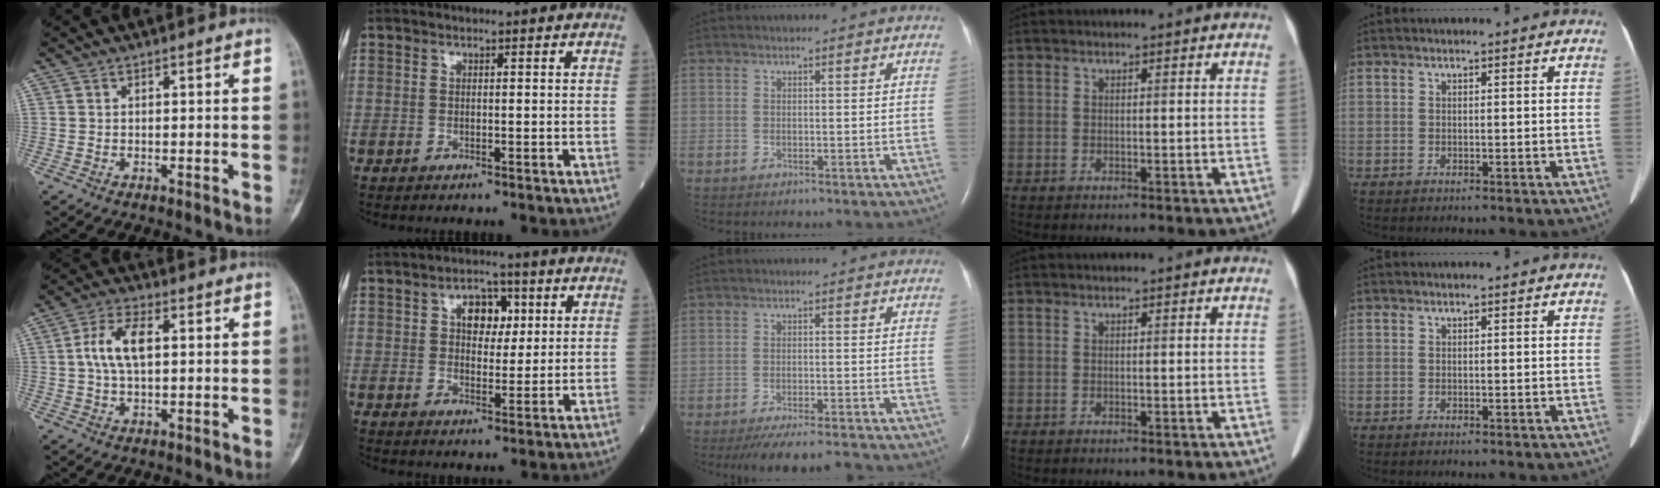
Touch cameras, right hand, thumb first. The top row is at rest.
{"thumb": {"total": 7.9, "force": [1.0, 4.0, 6.7], "torque": [-0.134, 0.012, 0.016]}, "index": {"total": 5.6, "force": [1.8, 3.4, 4.0], "torque": [-0.061, 0.014, 0.029]}, "middle": {"total": 8.0, "force": [-7.4, 0.4, 2.9], "torque": [-0.042, -0.010, -0.111]}}